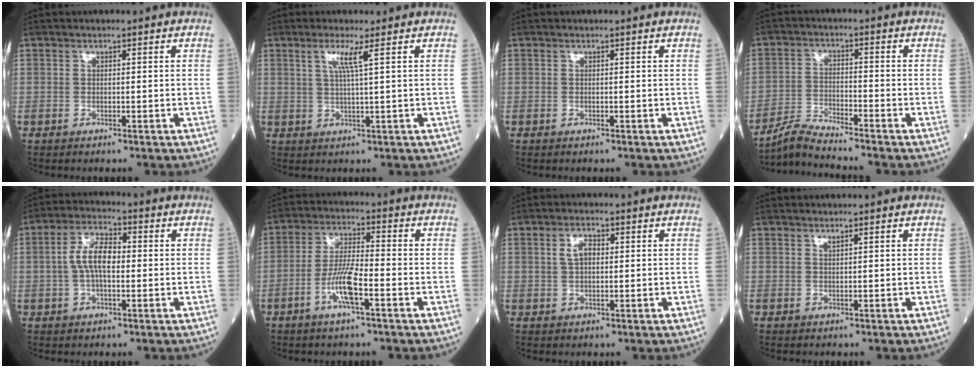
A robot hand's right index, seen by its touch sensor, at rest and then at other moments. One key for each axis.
{"total": 3.4, "fx": 1.5, "fy": -0.7, "fz": 3.0, "tx": -0.063, "ty": -0.001, "tz": 0.029}
{"total": 0.0}
{"total": 5.3, "fx": -5.1, "fy": -1.5, "fz": 0.6, "tx": -0.025, "ty": -0.020, "tz": -0.100}
{"total": 6.7, "fx": 0.1, "fy": 2.8, "fz": 6.1, "tx": -0.125, "ty": 0.015, "tz": -0.005}
{"total": 7.3, "fx": -2.9, "fy": 1.0, "fz": 6.6, "tx": -0.131, "ty": -0.002, "tz": -0.058}
{"total": 3.0, "fx": 0.7, "fy": 1.7, "fz": 2.4, "tx": -0.046, "ty": 0.008, "tz": 0.013}
{"total": 0.5, "fx": 0.5, "fy": 0.0, "fz": 0.2, "tx": -0.007, "ty": -0.005, "tz": 0.009}